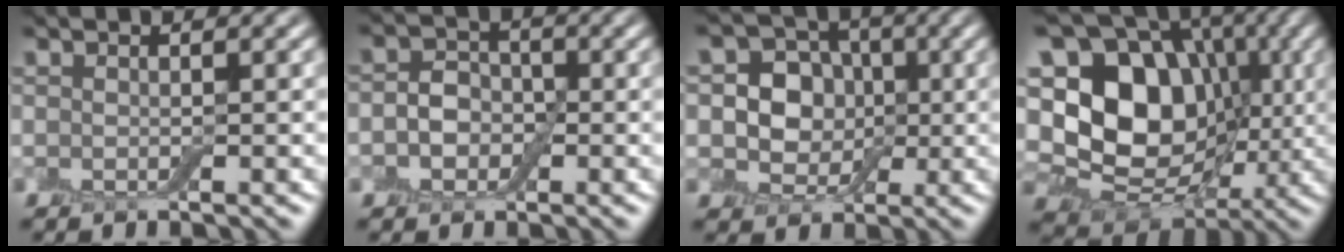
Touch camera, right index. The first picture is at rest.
{"total": 3.1, "force": [-0.6, 2.5, 1.7], "torque": [-0.014, 0.001, -0.025]}
{"total": 6.1, "force": [0.5, 5.3, 3.0], "torque": [-0.036, 0.009, -0.012]}
{"total": 16.4, "force": [1.1, 13.0, 10.0], "torque": [-0.182, 0.027, 0.014]}